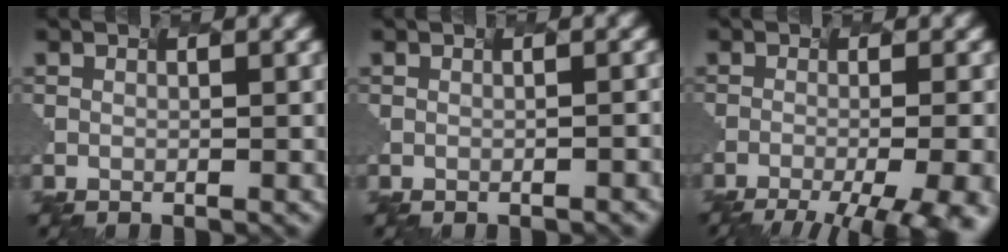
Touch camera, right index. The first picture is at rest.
{"total": 1.2, "force": [-0.1, 0.6, 1.0], "torque": [0.008, 0.012, 0.001]}
{"total": 12.9, "force": [-7.0, 5.2, 9.6], "torque": [-0.065, -0.004, -0.066]}